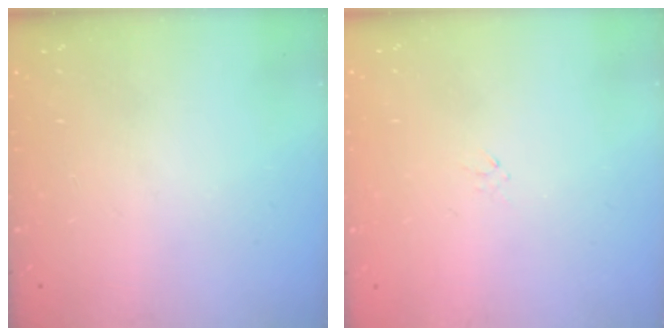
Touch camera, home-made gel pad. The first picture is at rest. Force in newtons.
{"total": 0.0}